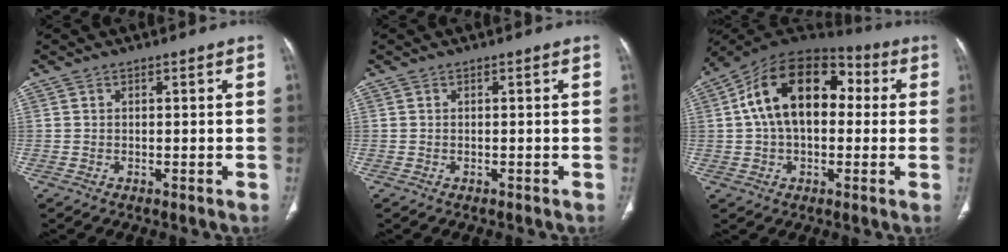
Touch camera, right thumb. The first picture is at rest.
{"total": 0.0}
{"total": 18.8, "force": [2.8, 11.9, 14.3], "torque": [-0.220, 0.042, 0.036]}